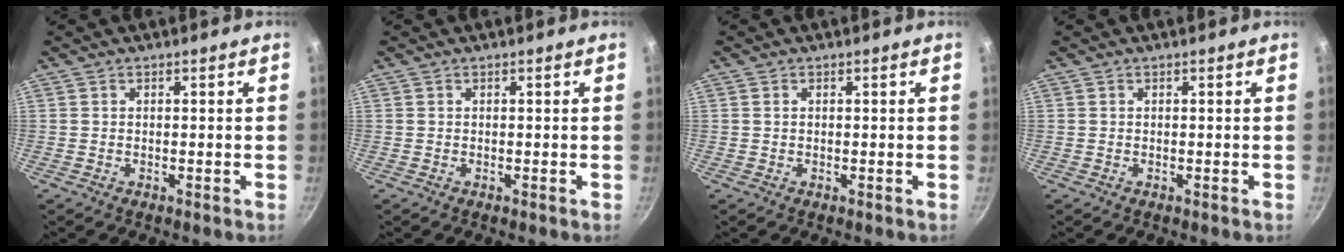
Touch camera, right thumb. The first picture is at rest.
{"total": 0.0}
{"total": 0.6, "force": [0.2, 0.4, 0.4], "torque": [-0.009, 0.001, 0.003]}
{"total": 0.0}